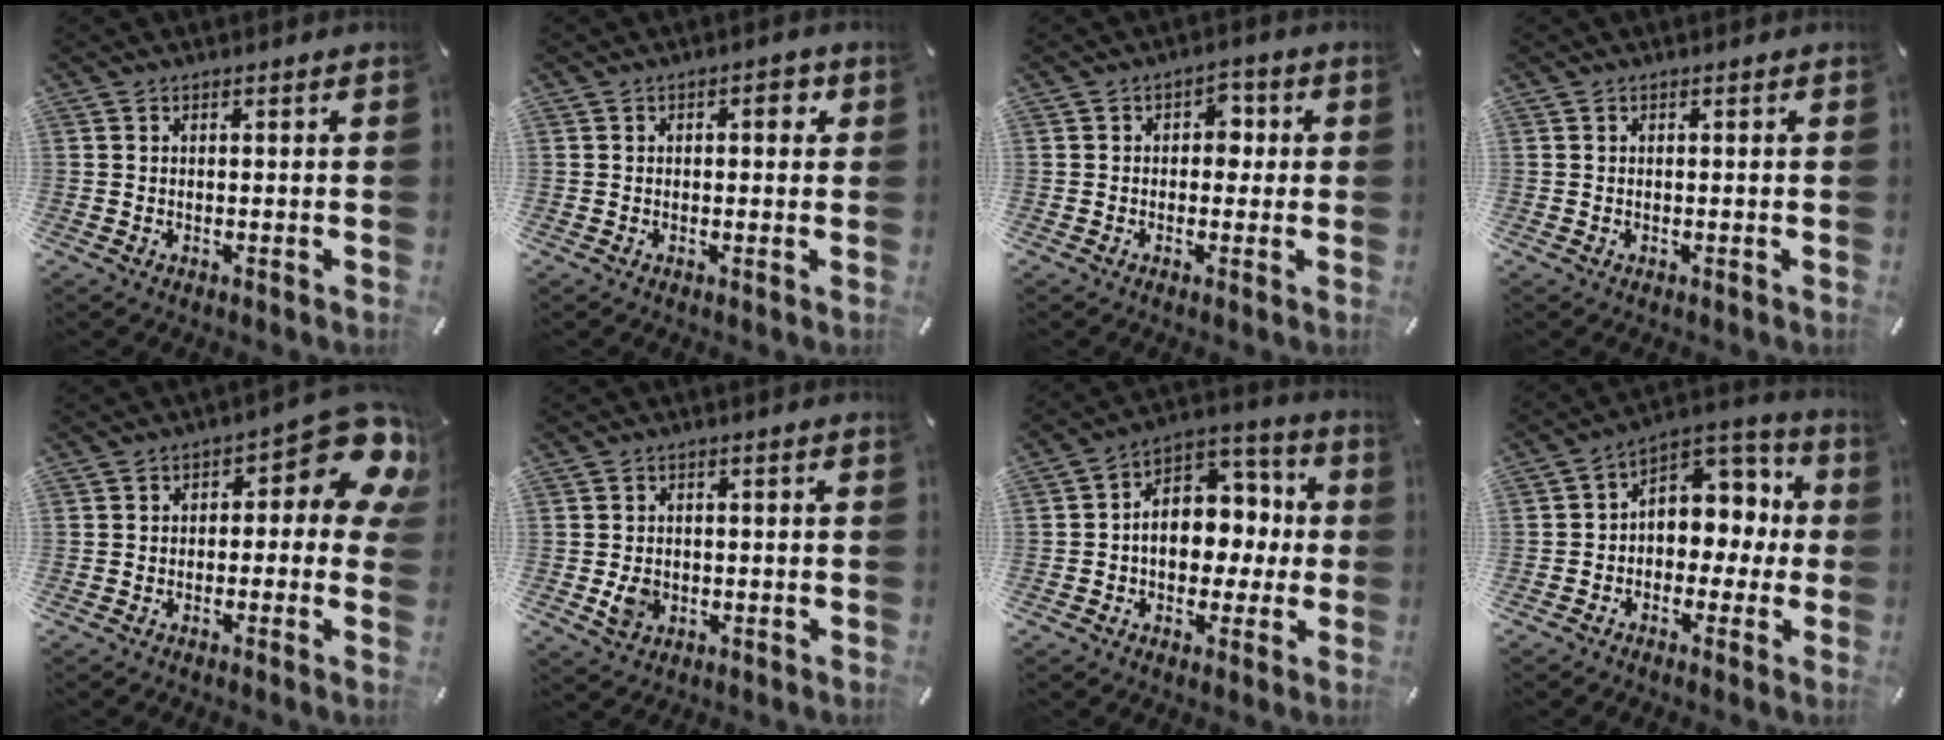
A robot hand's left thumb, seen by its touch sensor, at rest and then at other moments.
{"total": 3.0, "force": [0.4, 1.6, 2.4], "torque": [-0.026, 0.001, -0.001]}
{"total": 4.0, "force": [-0.1, 3.0, 2.6], "torque": [-0.020, 0.000, -0.014]}
{"total": 0.0}
{"total": 11.8, "force": [3.8, 5.4, 9.7], "torque": [-0.123, -0.027, 0.067]}
{"total": 4.4, "force": [-0.8, 3.7, 2.2], "torque": [-0.034, -0.005, -0.018]}
{"total": 10.6, "force": [-0.8, 9.0, 5.5], "torque": [-0.084, 0.002, -0.012]}
{"total": 7.4, "force": [0.5, 6.7, 2.9], "torque": [-0.041, -0.006, 0.010]}